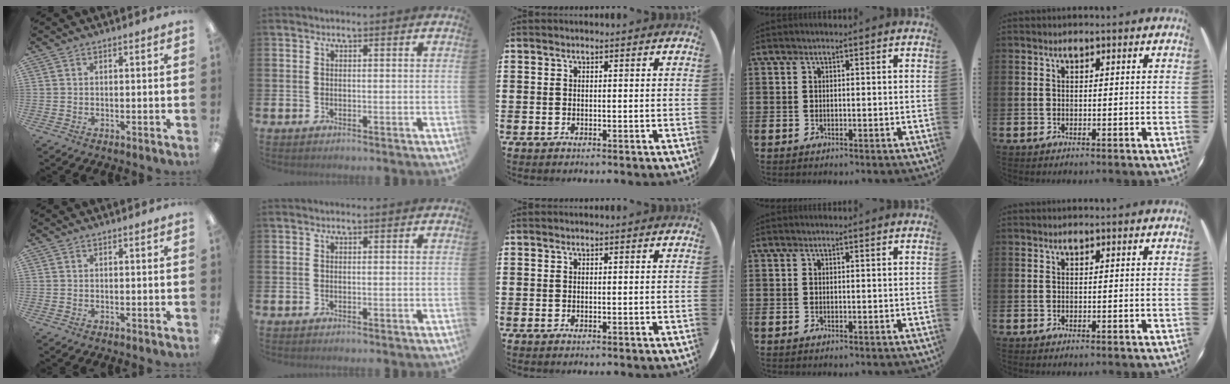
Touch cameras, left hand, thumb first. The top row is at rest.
{}